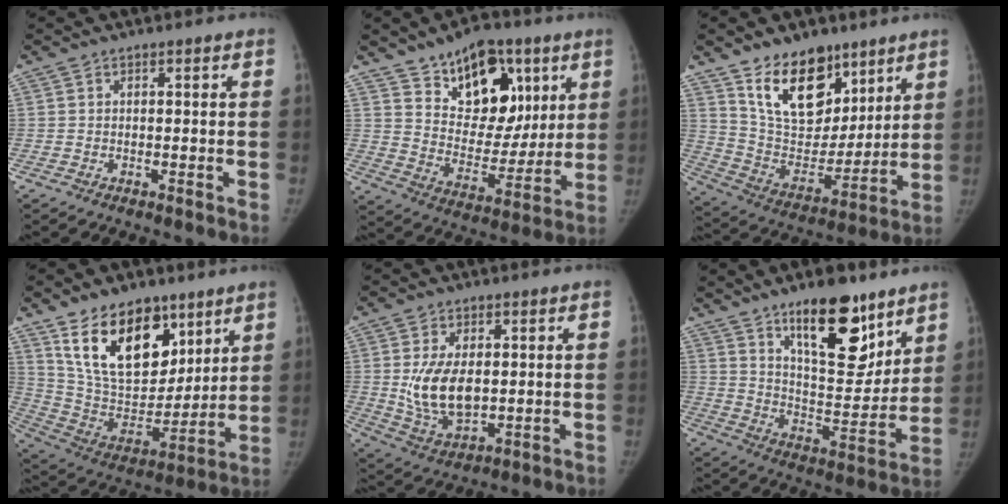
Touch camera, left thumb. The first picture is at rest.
{"total": 18.9, "force": [10.1, 11.7, 10.9], "torque": [-0.111, -0.051, 0.167]}
{"total": 18.5, "force": [11.6, 10.8, 9.6], "torque": [-0.110, -0.074, 0.214]}
{"total": 22.0, "force": [12.4, 12.8, 12.8], "torque": [-0.174, -0.057, 0.234]}
{"total": 11.4, "force": [0.8, 6.7, 9.1], "torque": [-0.157, -0.013, 0.031]}
{"total": 18.4, "force": [11.8, 7.4, 12.1], "torque": [-0.132, -0.082, 0.196]}